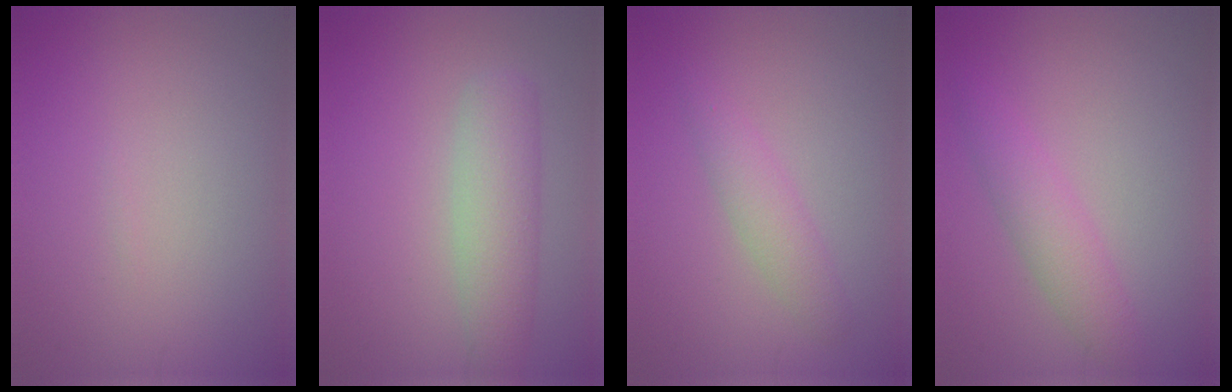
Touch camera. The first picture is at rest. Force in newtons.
{"total": 3.2, "press": 3.2, "slide": 0.3}
{"total": 2.1, "press": 2.1, "slide": 0.2}
{"total": 2.9, "press": 2.9, "slide": 0.1}